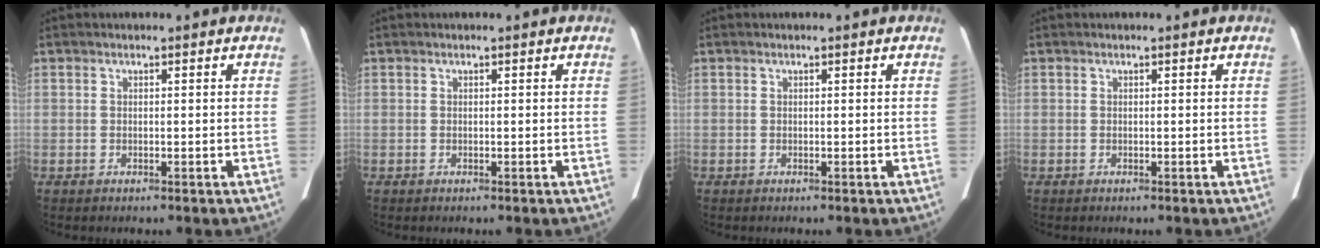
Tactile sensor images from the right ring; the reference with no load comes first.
{"total": 0.0}
{"total": 0.0}
{"total": 0.0}